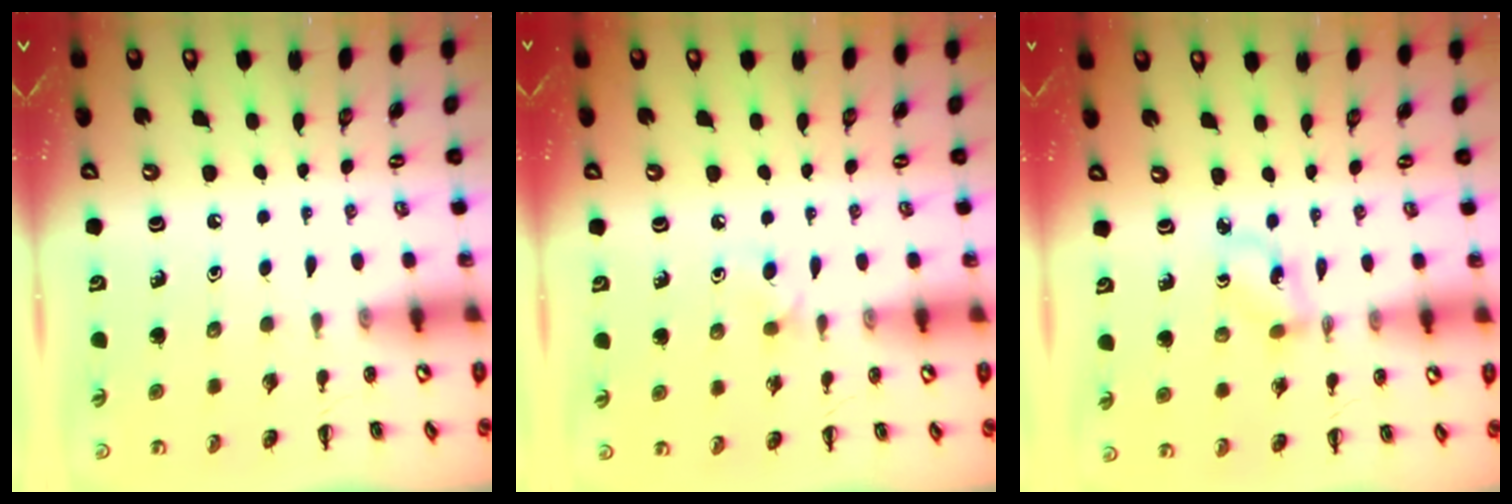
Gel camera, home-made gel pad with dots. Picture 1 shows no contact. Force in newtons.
{"total": 4.3, "press": 4.1, "slide": 1.3}
{"total": 1.5, "press": 1.4, "slide": 0.4}